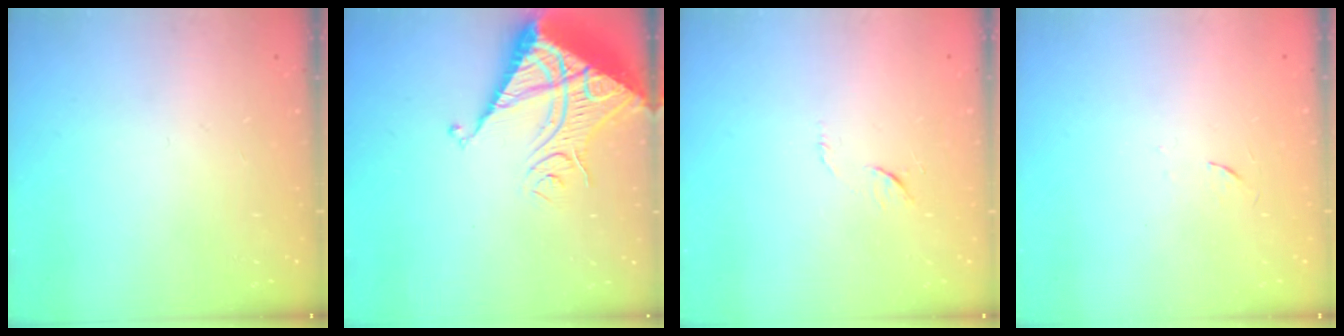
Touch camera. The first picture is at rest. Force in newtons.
{"total": 13.7, "press": 13.7, "slide": 1.3}
{"total": 4.6, "press": 4.5, "slide": 0.5}
{"total": 3.7, "press": 3.4, "slide": 1.3}